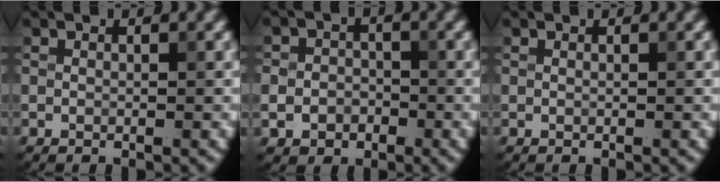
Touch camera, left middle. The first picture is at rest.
{"total": 2.9, "force": [-1.0, 2.5, 1.1], "torque": [0.000, -0.002, -0.025]}
{"total": 0.0}